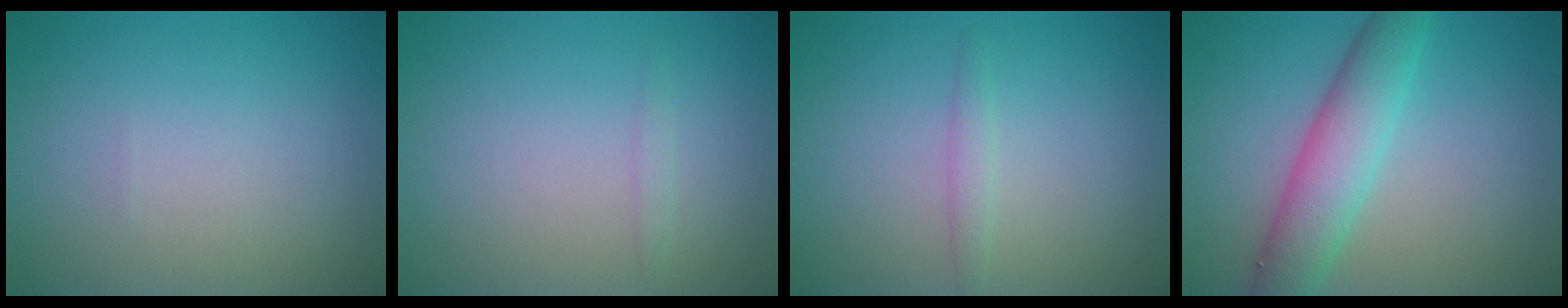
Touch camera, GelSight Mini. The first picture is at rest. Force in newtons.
{"total": 0.8, "press": 0.8, "slide": 0.0}
{"total": 1.1, "press": 1.1, "slide": 0.0}
{"total": 5.3, "press": 5.3, "slide": 0.2}